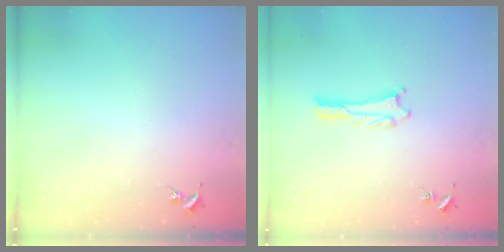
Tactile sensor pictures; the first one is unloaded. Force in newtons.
{"total": 0.8, "press": 0.7, "slide": 0.1}